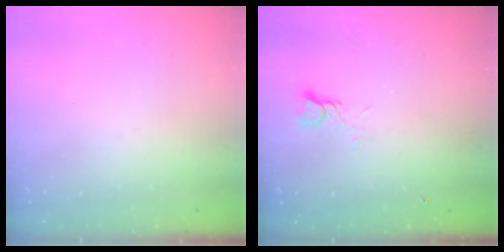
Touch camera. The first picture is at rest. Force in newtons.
{"total": 1.2, "press": 1.1, "slide": 0.1}